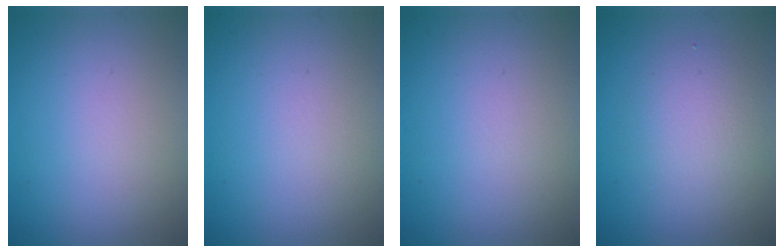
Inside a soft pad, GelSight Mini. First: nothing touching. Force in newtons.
{"total": 0.0}
{"total": 0.0}
{"total": 2.8, "press": 2.8, "slide": 0.2}